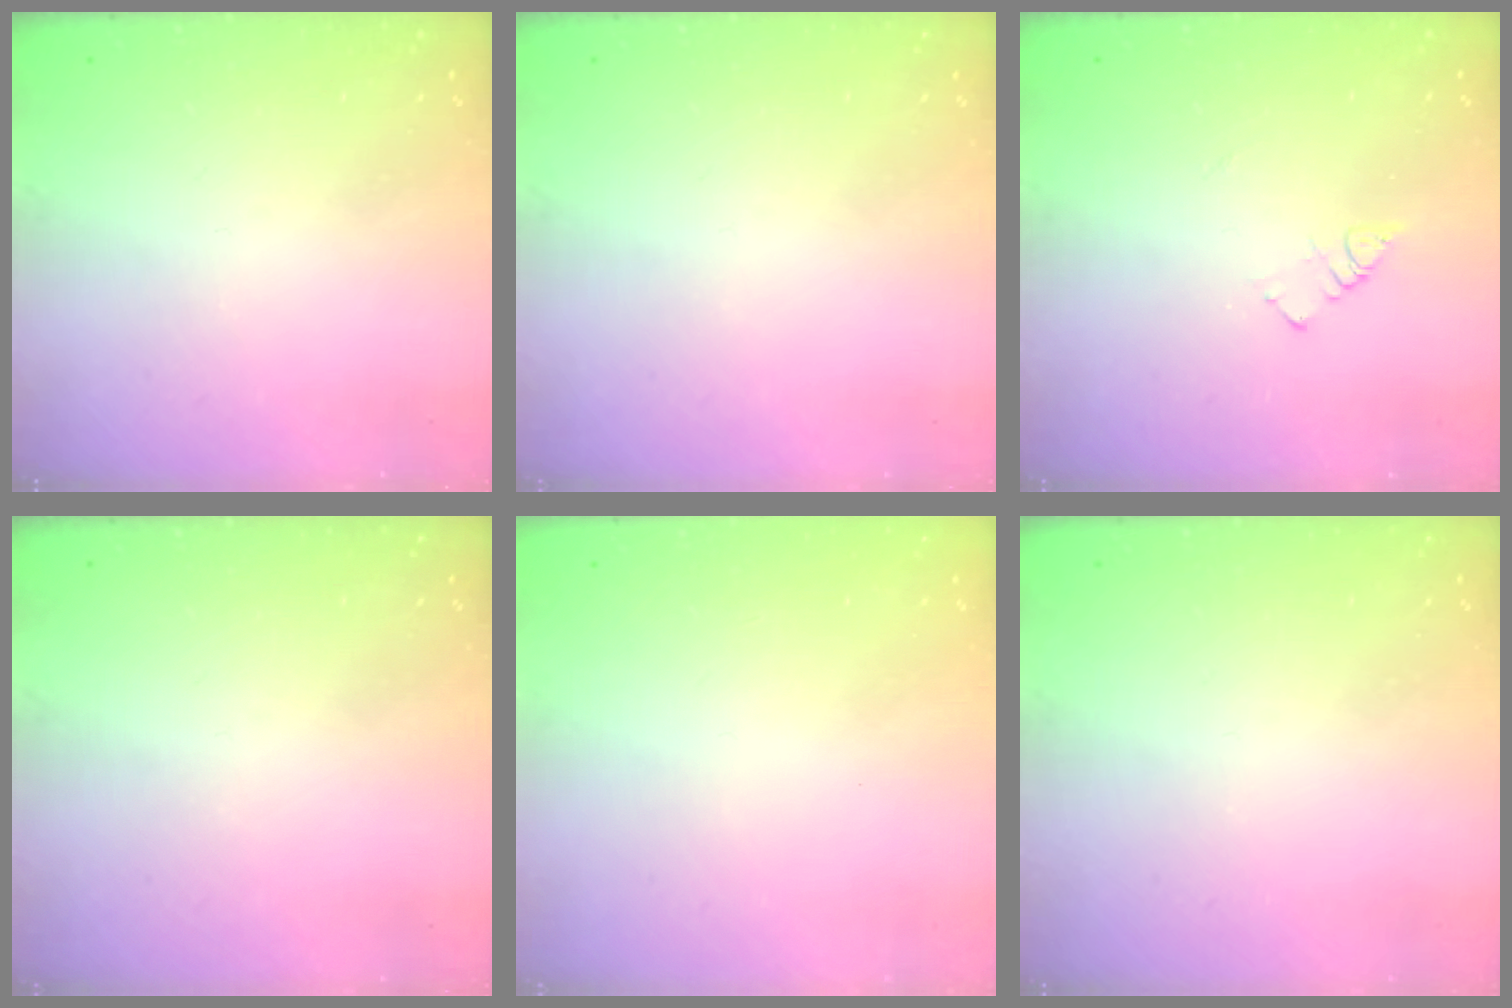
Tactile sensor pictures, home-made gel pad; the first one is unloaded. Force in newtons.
{"total": 0.0}
{"total": 4.0, "press": 4.0, "slide": 0.4}
{"total": 0.0}
{"total": 1.5, "press": 1.5, "slide": 0.1}
{"total": 0.0}